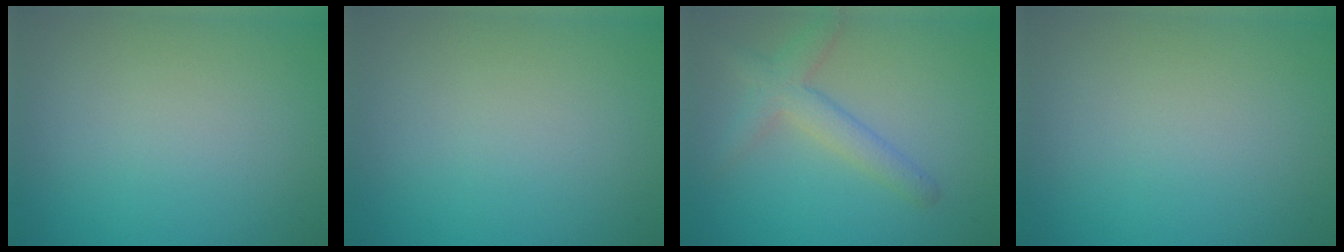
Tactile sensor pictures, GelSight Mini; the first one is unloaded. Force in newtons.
{"total": 0.0}
{"total": 3.2, "press": 3.2, "slide": 0.2}
{"total": 0.0}